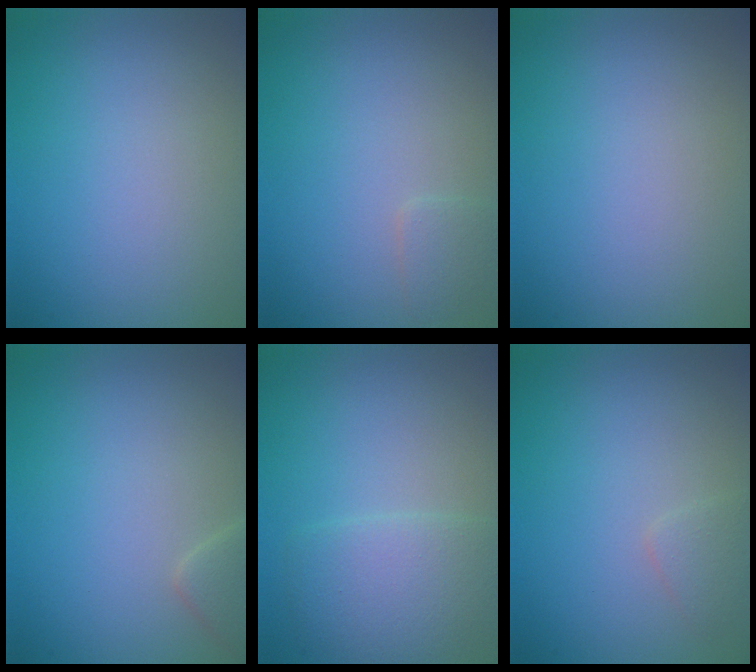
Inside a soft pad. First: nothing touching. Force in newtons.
{"total": 1.0, "press": 1.0, "slide": 0.0}
{"total": 0.0}
{"total": 1.5, "press": 1.5, "slide": 0.1}
{"total": 3.6, "press": 3.6, "slide": 0.2}
{"total": 1.1, "press": 1.1, "slide": 0.1}